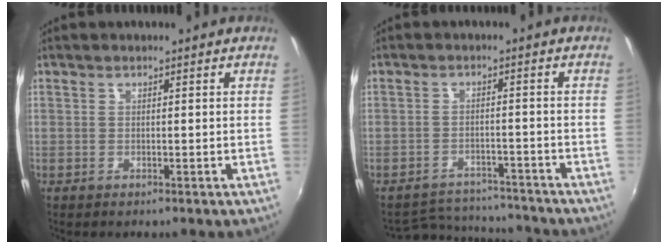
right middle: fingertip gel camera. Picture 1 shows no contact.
{"total": 10.3, "force": [-9.8, 2.9, 1.7], "torque": [-0.052, 0.015, -0.138]}